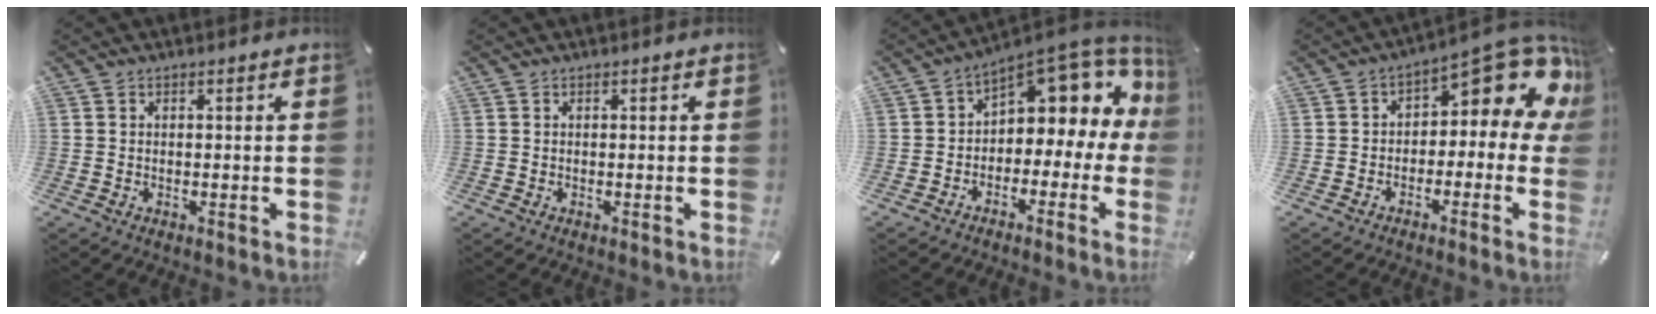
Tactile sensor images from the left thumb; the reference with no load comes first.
{"total": 0.0}
{"total": 9.7, "force": [5.8, 5.4, 5.6], "torque": [-0.080, -0.056, 0.098]}
{"total": 10.8, "force": [5.6, 4.9, 7.8], "torque": [-0.101, -0.052, 0.091]}